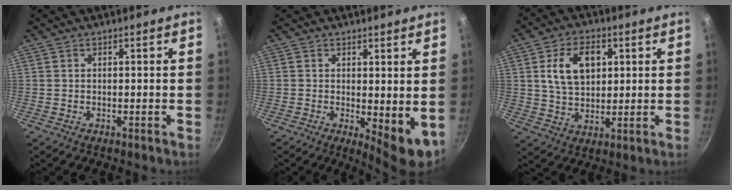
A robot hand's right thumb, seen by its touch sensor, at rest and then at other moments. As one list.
[{"total": 6.5, "force": [0.3, 2.6, 5.9], "torque": [-0.074, -0.014, 0.011]}, {"total": 10.7, "force": [2.8, 7.0, 7.5], "torque": [-0.109, -0.003, 0.050]}]